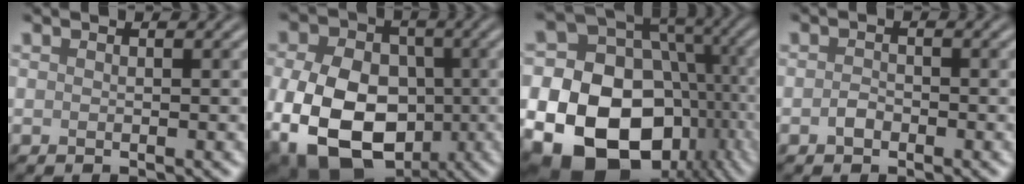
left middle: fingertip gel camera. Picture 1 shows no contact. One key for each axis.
{"total": 14.8, "fx": -4.0, "fy": 11.0, "fz": 9.1, "tx": -0.161, "ty": -0.032, "tz": -0.083}
{"total": 21.2, "fx": -5.9, "fy": 17.3, "fz": 10.9, "tx": -0.187, "ty": -0.031, "tz": -0.109}
{"total": 1.1, "fx": -0.5, "fy": 0.7, "fz": 0.6, "tx": -0.013, "ty": 0.000, "tz": -0.013}